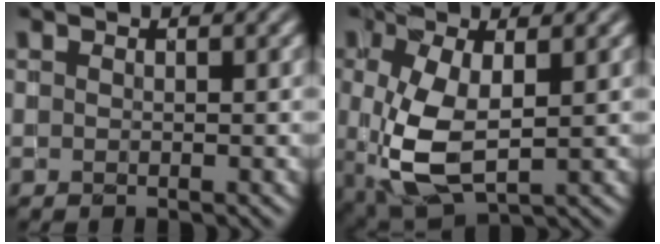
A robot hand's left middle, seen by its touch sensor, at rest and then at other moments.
{"total": 6.4, "force": [-0.5, 3.2, 5.6], "torque": [-0.132, -0.009, -0.002]}